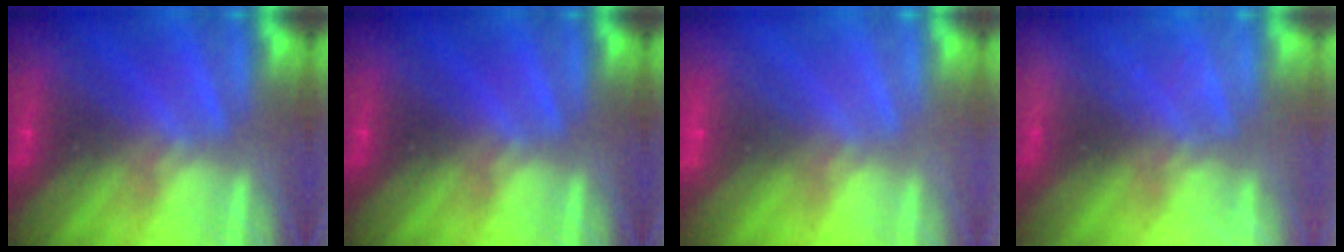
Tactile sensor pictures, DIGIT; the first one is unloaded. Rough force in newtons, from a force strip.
{"total": 0.0}
{"total": 1.8}
{"total": 2.2}